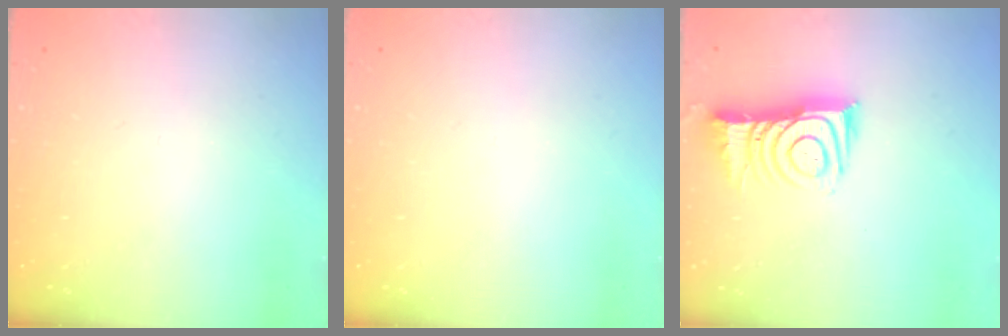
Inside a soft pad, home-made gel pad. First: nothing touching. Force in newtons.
{"total": 0.0}
{"total": 11.8, "press": 11.8, "slide": 1.1}